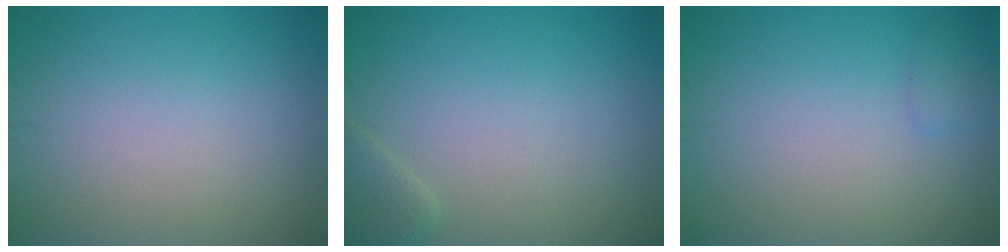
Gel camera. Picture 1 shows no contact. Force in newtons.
{"total": 1.6, "press": 1.6, "slide": 0.1}
{"total": 0.7, "press": 0.7, "slide": 0.0}